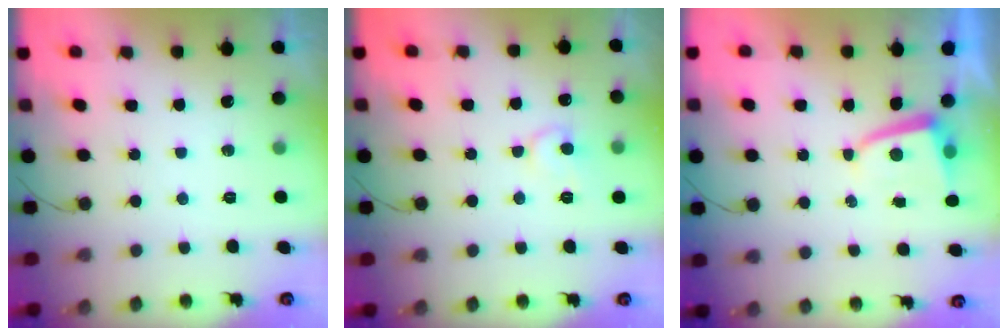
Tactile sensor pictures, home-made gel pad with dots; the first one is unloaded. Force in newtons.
{"total": 7.2, "press": 7.1, "slide": 0.6}
{"total": 2.6, "press": 2.6, "slide": 0.4}